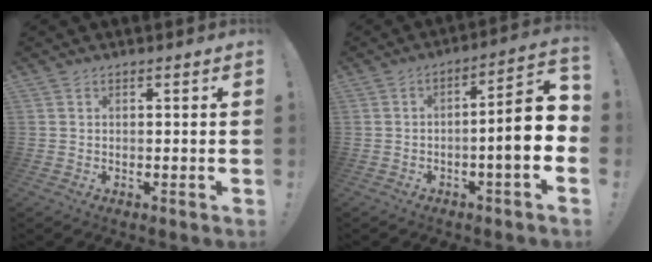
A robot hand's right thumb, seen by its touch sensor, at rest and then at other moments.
{"total": 11.3, "force": [-1.5, 1.3, 11.1], "torque": [-0.161, -0.002, -0.027]}